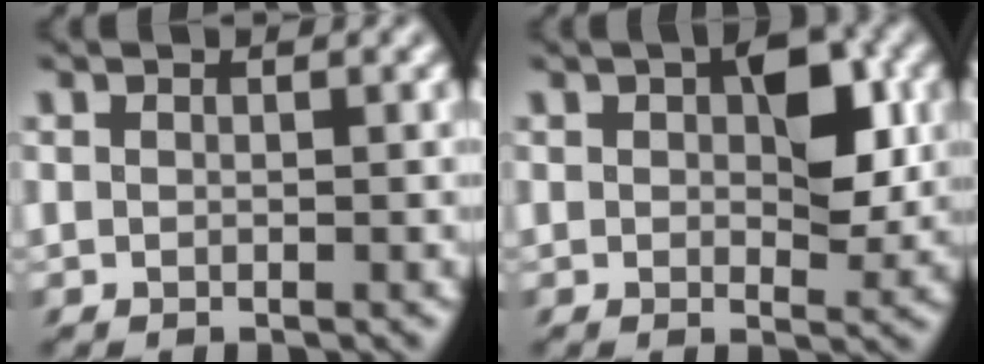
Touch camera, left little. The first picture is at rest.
{"total": 6.0, "force": [1.4, 3.3, 4.8], "torque": [-0.080, 0.003, 0.021]}